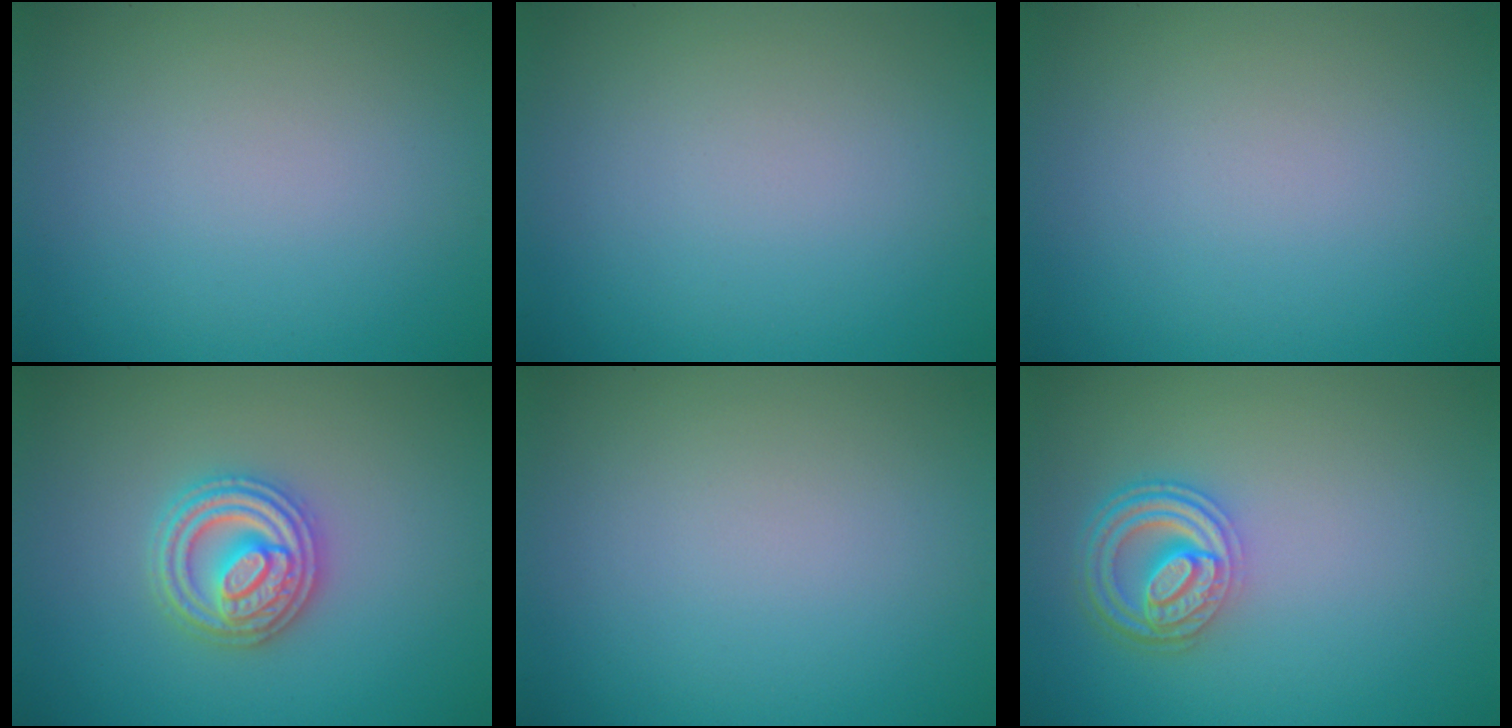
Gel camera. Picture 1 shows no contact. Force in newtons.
{"total": 0.0}
{"total": 0.0}
{"total": 4.8, "press": 4.7, "slide": 0.6}
{"total": 0.0}
{"total": 4.5, "press": 3.5, "slide": 2.7}